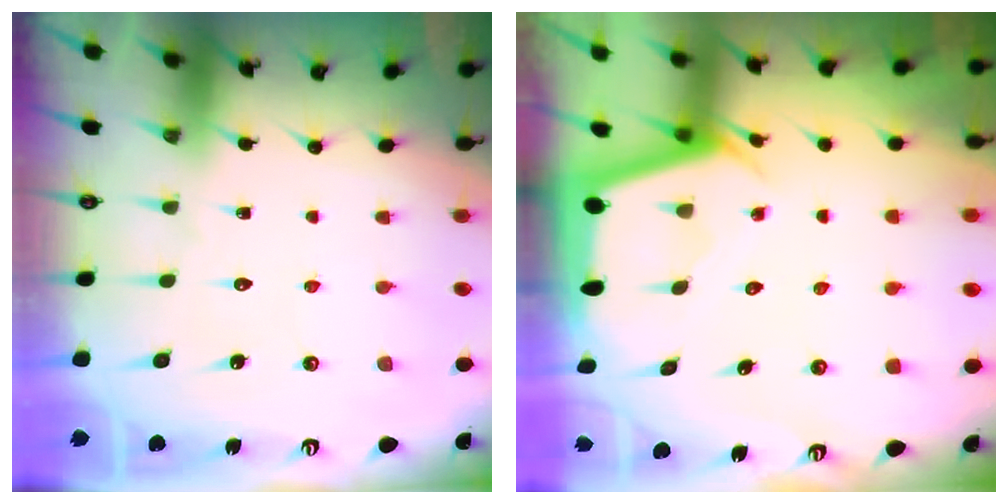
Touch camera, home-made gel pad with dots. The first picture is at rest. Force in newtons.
{"total": 2.3, "press": 2.3, "slide": 0.3}